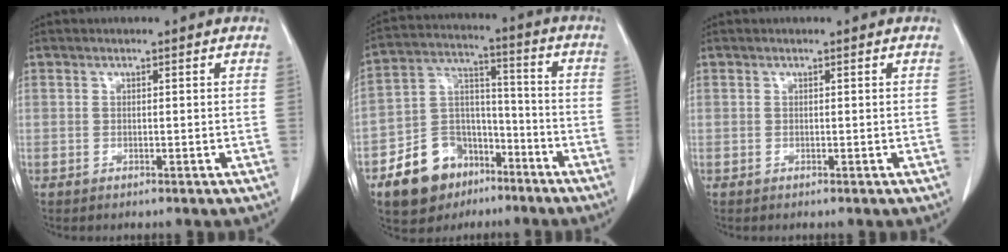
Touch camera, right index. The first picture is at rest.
{"total": 13.0, "force": [-7.7, 8.9, 5.4], "torque": [-0.106, 0.036, -0.127]}
{"total": 0.0}